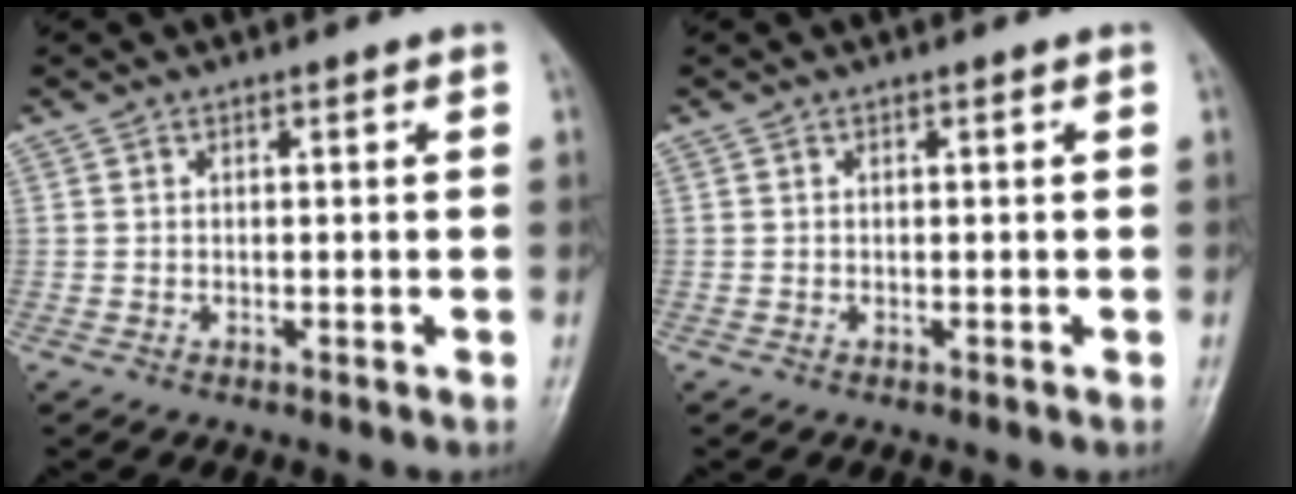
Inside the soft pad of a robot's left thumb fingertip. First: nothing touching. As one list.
[{"total": 0.0}]